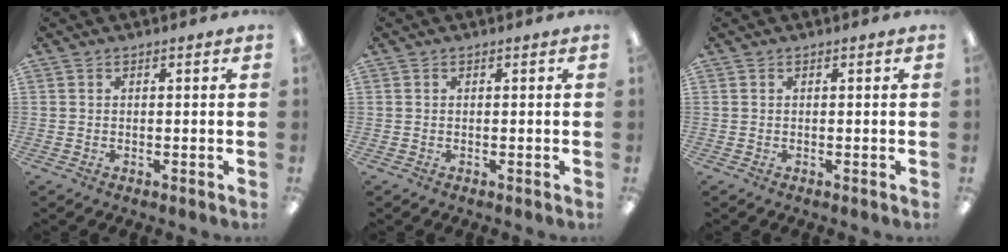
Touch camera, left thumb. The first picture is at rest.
{"total": 0.0}
{"total": 0.0}